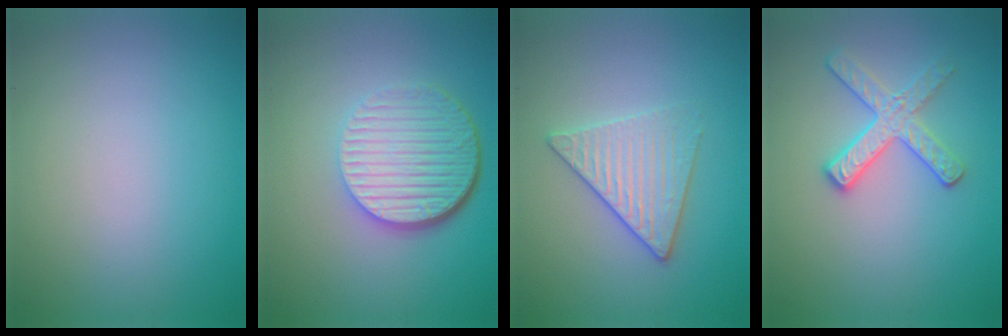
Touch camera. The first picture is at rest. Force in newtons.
{"total": 6.3, "press": 4.3, "slide": 4.6}
{"total": 3.4, "press": 3.1, "slide": 1.3}
{"total": 2.8, "press": 2.7, "slide": 0.6}